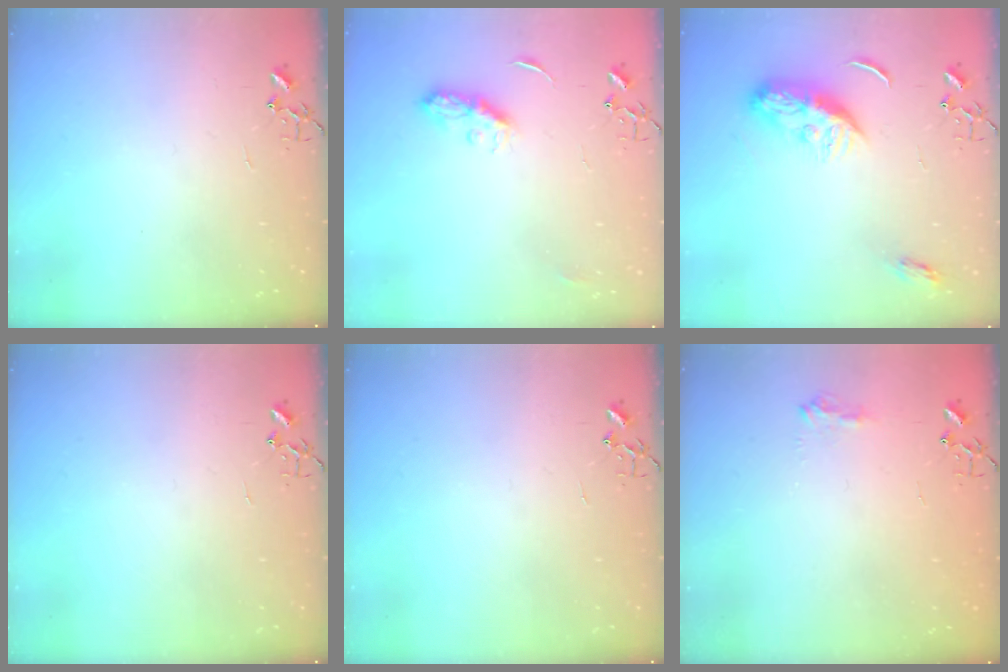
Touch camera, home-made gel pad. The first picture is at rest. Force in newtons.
{"total": 7.2, "press": 7.2, "slide": 0.3}
{"total": 11.2, "press": 11.2, "slide": 0.5}
{"total": 0.0}
{"total": 0.0}
{"total": 8.4, "press": 8.4, "slide": 0.8}